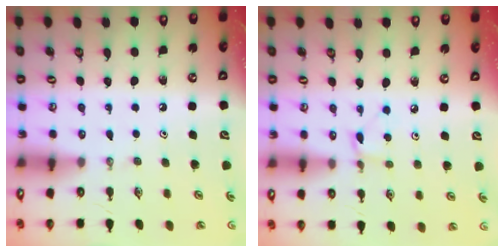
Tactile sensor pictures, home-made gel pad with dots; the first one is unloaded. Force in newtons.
{"total": 2.0, "press": 2.0, "slide": 0.3}